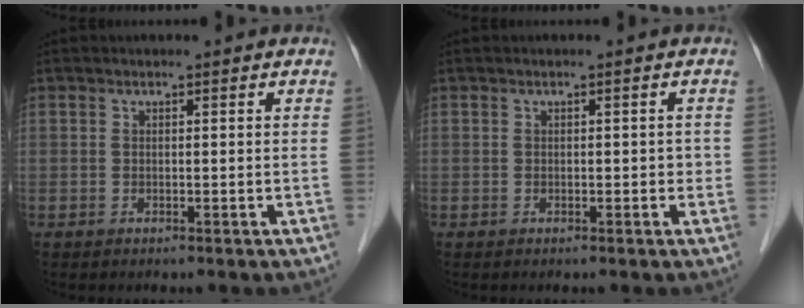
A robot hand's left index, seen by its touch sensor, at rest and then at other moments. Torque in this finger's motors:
{"motor_torque": [0.05, 0.07, 0.00, -0.01]}